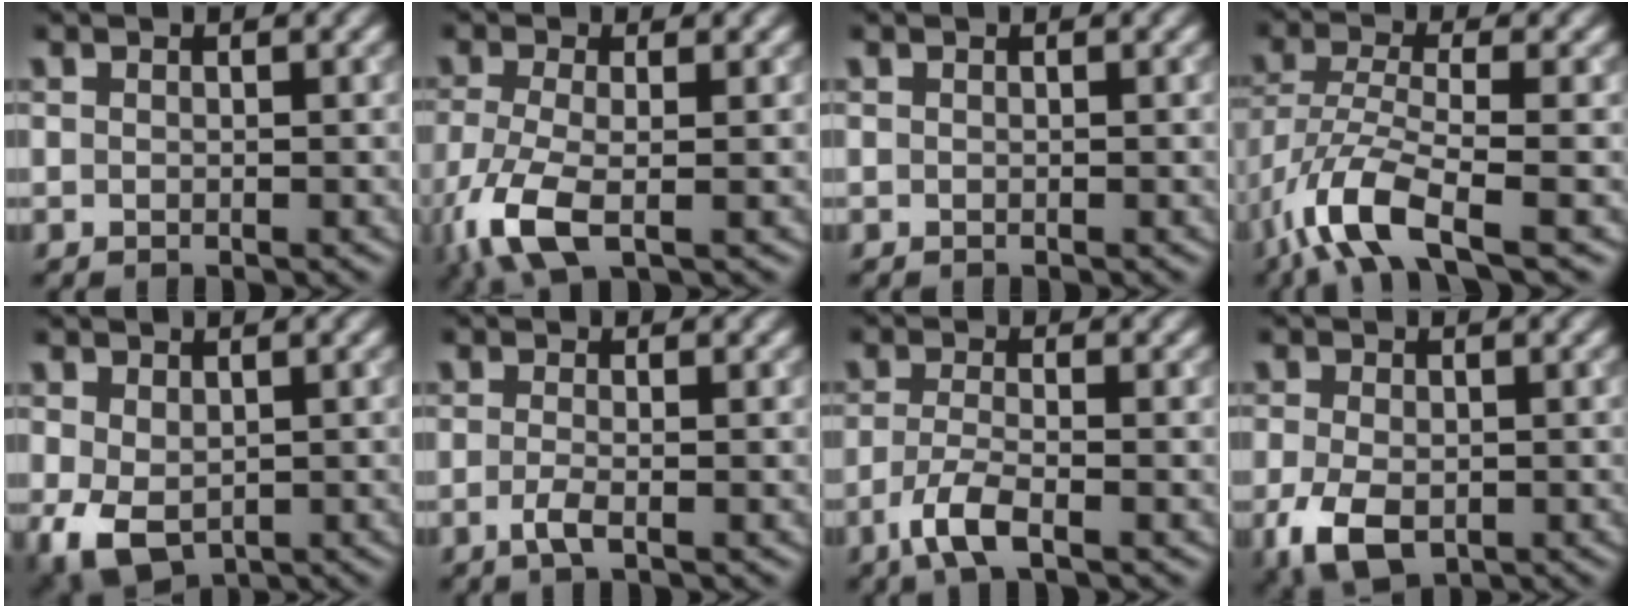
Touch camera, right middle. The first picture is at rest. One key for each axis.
{"total": 5.9, "fx": -2.5, "fy": 2.3, "fz": 4.9, "tx": -0.124, "ty": -0.015, "tz": -0.056}
{"total": 0.0}
{"total": 7.0, "fx": -4.0, "fy": 2.1, "fz": 5.4, "tx": -0.111, "ty": -0.003, "tz": -0.090}
{"total": 4.6, "fx": -0.8, "fy": 3.1, "fz": 3.4, "tx": -0.078, "ty": -0.012, "tz": -0.010}
{"total": 1.9, "fx": -0.7, "fy": 0.5, "fz": 1.7, "tx": -0.033, "ty": -0.001, "tz": -0.019}
{"total": 3.4, "fx": -1.9, "fy": 0.7, "fz": 2.7, "tx": -0.060, "ty": -0.003, "tz": -0.044}
{"total": 5.1, "fx": -1.9, "fy": 3.0, "fz": 3.7, "tx": -0.080, "ty": -0.012, "tz": -0.035}